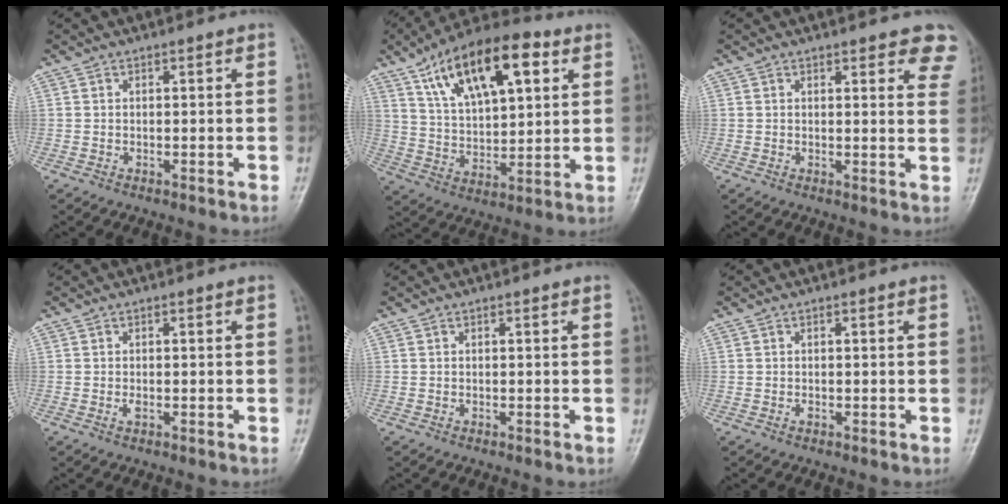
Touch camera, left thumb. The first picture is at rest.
{"total": 19.6, "force": [9.1, 8.8, 15.0], "torque": [-0.219, -0.016, 0.157]}
{"total": 7.2, "force": [5.6, 2.6, 3.8], "torque": [-0.006, -0.024, 0.047]}
{"total": 0.9, "force": [-0.2, 0.4, 0.8], "torque": [-0.015, 0.001, -0.002]}
{"total": 0.0}
{"total": 0.5, "force": [-0.1, 0.3, 0.4], "torque": [-0.004, -0.001, 0.000]}